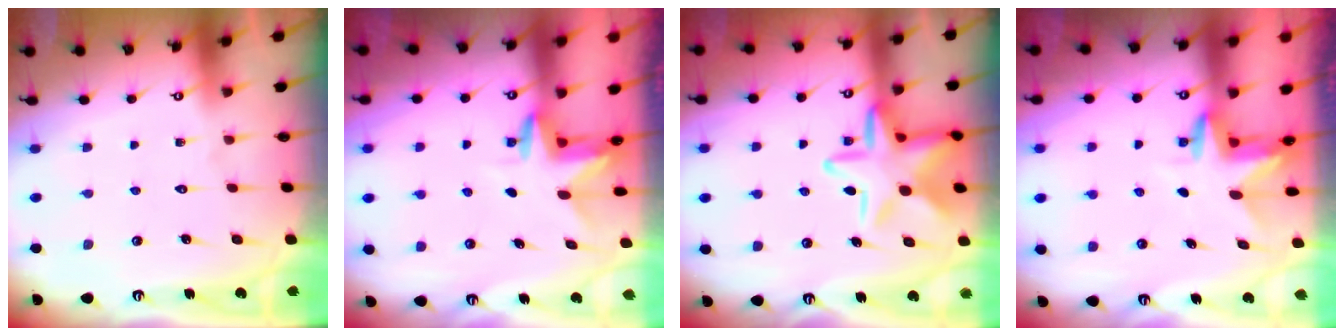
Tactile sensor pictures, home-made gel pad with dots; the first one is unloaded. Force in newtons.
{"total": 3.2, "press": 3.2, "slide": 0.3}
{"total": 14.8, "press": 14.8, "slide": 1.1}
{"total": 3.2, "press": 3.2, "slide": 0.3}